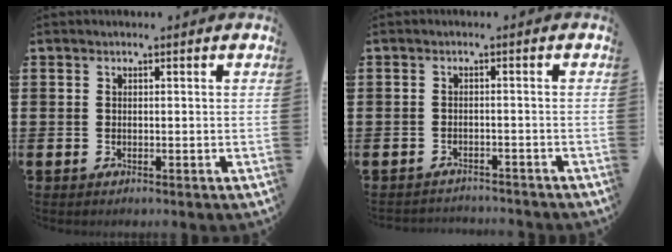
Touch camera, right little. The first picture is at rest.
{"total": 1.6, "force": [-1.5, 0.0, -0.2], "torque": [-0.002, 0.003, -0.034]}